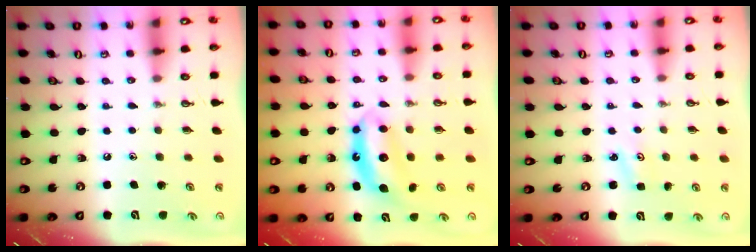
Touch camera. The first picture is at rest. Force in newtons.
{"total": 6.5, "press": 6.5, "slide": 0.3}
{"total": 2.1, "press": 2.1, "slide": 0.3}